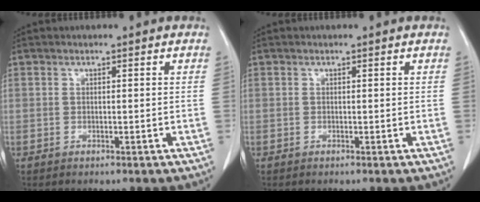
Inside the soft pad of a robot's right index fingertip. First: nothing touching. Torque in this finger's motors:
{"motor_torque": [0.03, -0.02, 0.00, 0.01]}